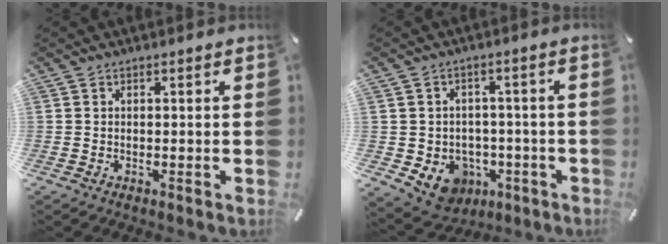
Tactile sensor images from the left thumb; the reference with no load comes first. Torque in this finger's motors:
{"motor_torque": [0.46, 0.83, 0.06, 0.05, 0.07]}